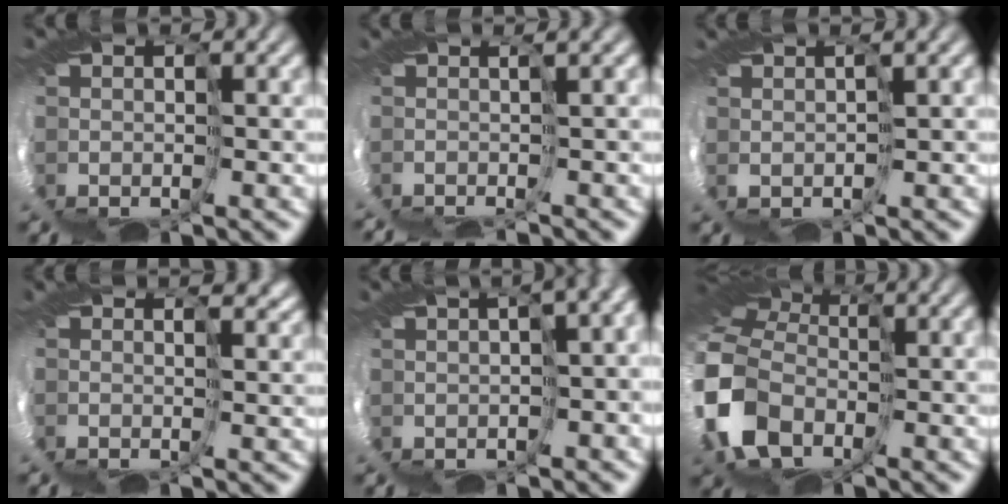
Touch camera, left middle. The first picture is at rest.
{"total": 5.5, "force": [-4.0, -3.0, -2.2], "torque": [0.020, -0.015, -0.033]}
{"total": 3.8, "force": [1.2, -2.8, -2.2], "torque": [0.030, -0.010, 0.024]}
{"total": 1.3, "force": [1.1, -0.7, 0.1], "torque": [-0.006, 0.002, 0.024]}
{"total": 6.1, "force": [-0.8, 1.0, 6.0], "torque": [-0.070, 0.024, 0.023]}
{"total": 3.8, "force": [-1.4, 2.8, 2.1], "torque": [-0.115, -0.021, -0.028]}